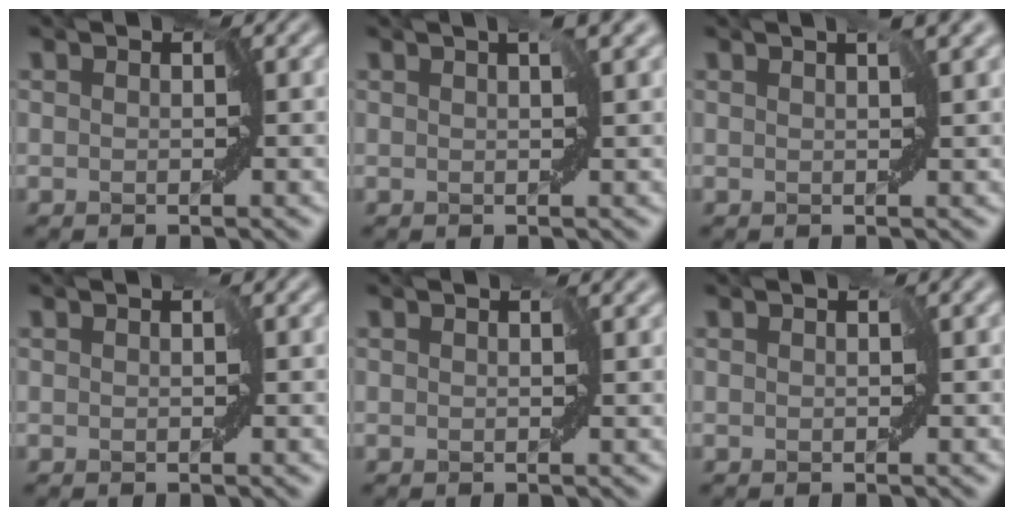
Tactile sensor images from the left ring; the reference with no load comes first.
{"total": 1.8, "force": [0.9, 0.2, 1.6], "torque": [-0.028, 0.008, 0.018]}
{"total": 1.9, "force": [1.0, 0.3, 1.6], "torque": [-0.028, 0.007, 0.018]}
{"total": 0.0}
{"total": 0.6, "force": [0.3, 0.1, 0.4], "torque": [-0.005, 0.001, 0.006]}
{"total": 0.7, "force": [0.2, 0.3, 0.6], "torque": [-0.009, 0.004, 0.002]}